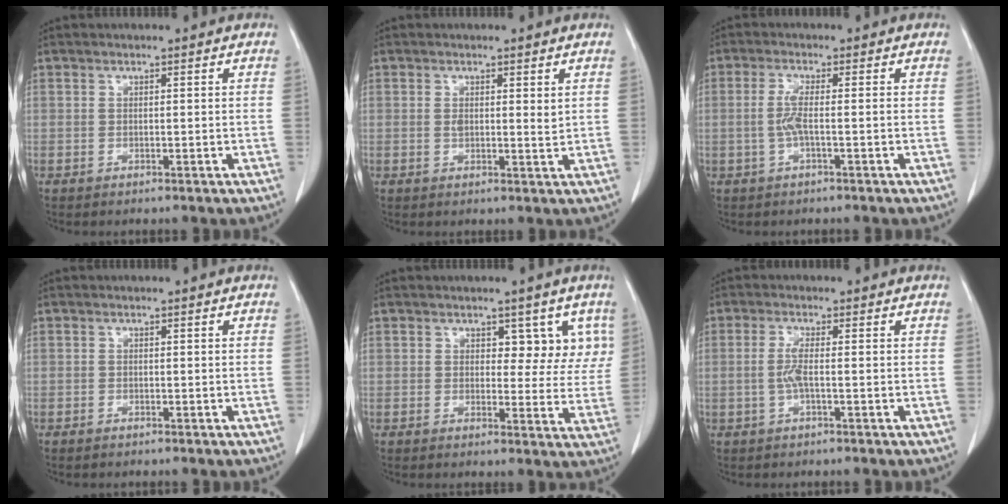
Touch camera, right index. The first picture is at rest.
{"total": 2.3, "force": [0.7, 0.7, 2.0], "torque": [-0.034, -0.006, 0.010]}
{"total": 3.1, "force": [-0.5, 0.1, 3.0], "torque": [-0.066, 0.000, -0.012]}
{"total": 0.6, "force": [-0.5, 0.2, 0.2], "torque": [-0.010, -0.001, -0.010]}
{"total": 5.6, "force": [2.9, 3.5, 3.3], "torque": [-0.014, 0.002, 0.032]}
{"total": 2.8, "force": [-0.4, 0.1, 2.7], "torque": [-0.061, -0.001, -0.011]}